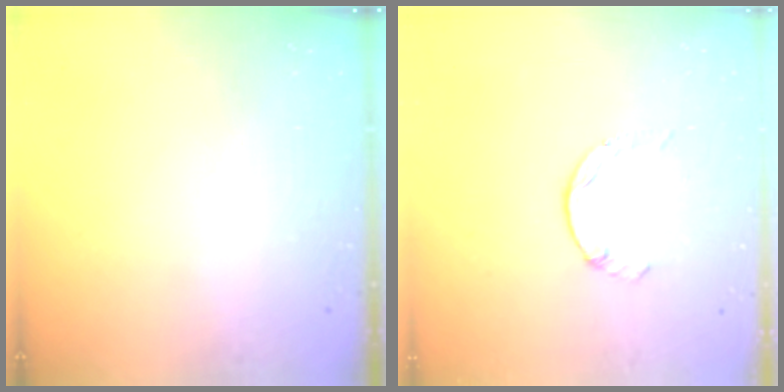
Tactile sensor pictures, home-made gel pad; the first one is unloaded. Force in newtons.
{"total": 0.5, "press": 0.5, "slide": 0.1}